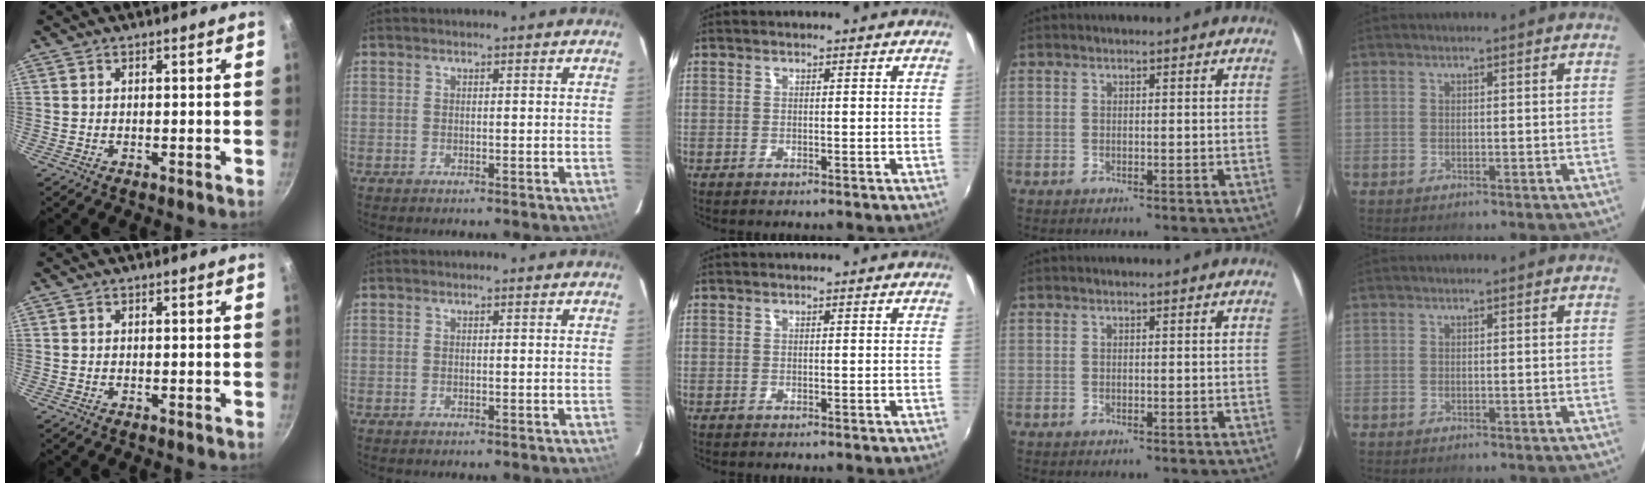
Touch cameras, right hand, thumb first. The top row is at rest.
{}